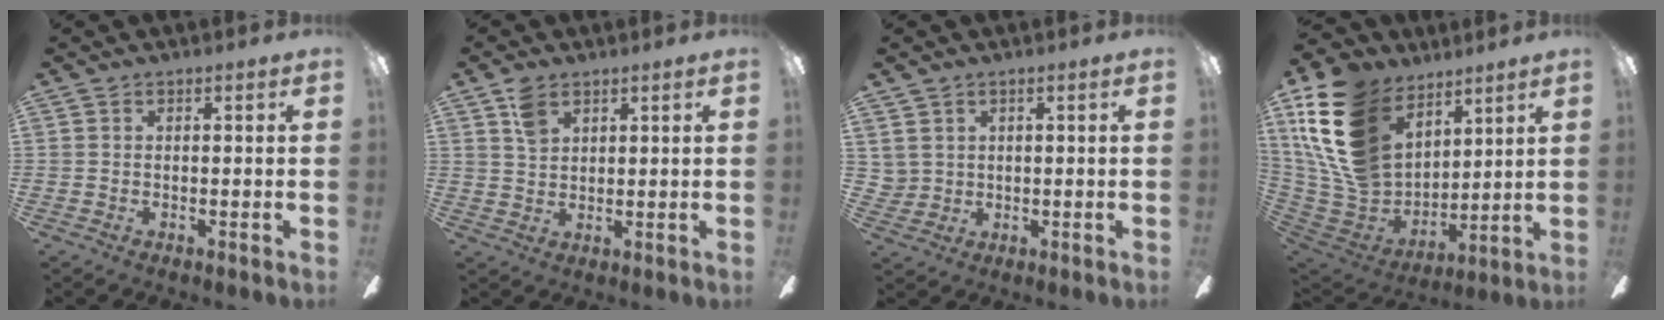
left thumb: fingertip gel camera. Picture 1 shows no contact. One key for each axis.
{"total": 4.5, "fx": 2.9, "fy": 2.6, "fz": 2.4, "tx": -0.039, "ty": -0.006, "tz": 0.052}
{"total": 2.9, "fx": 1.6, "fy": 2.5, "fz": -0.1, "tx": -0.008, "ty": 0.000, "tz": 0.031}
{"total": 22.1, "fx": 10.9, "fy": 14.7, "fz": 12.5, "tx": -0.306, "ty": -0.053, "tz": 0.201}